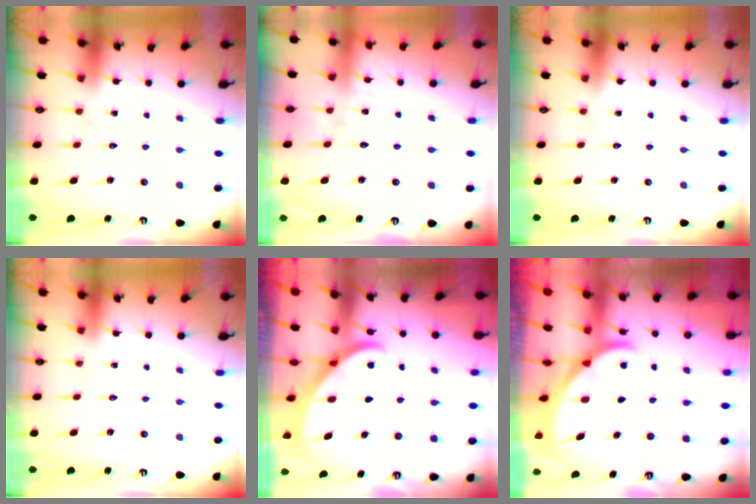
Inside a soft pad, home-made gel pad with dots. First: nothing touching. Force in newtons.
{"total": 2.5, "press": 2.5, "slide": 0.4}
{"total": 0.0}
{"total": 0.0}
{"total": 3.0, "press": 3.0, "slide": 0.2}
{"total": 1.8, "press": 1.7, "slide": 0.0}